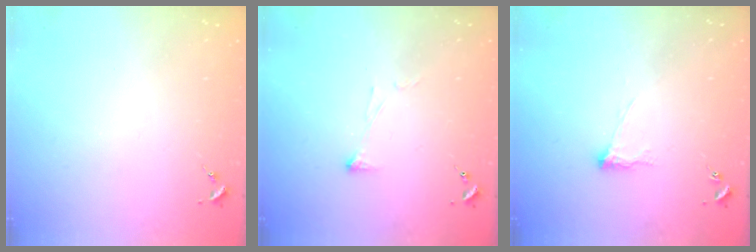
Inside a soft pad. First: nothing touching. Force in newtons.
{"total": 3.4, "press": 3.3, "slide": 0.7}
{"total": 5.7, "press": 5.6, "slide": 0.9}